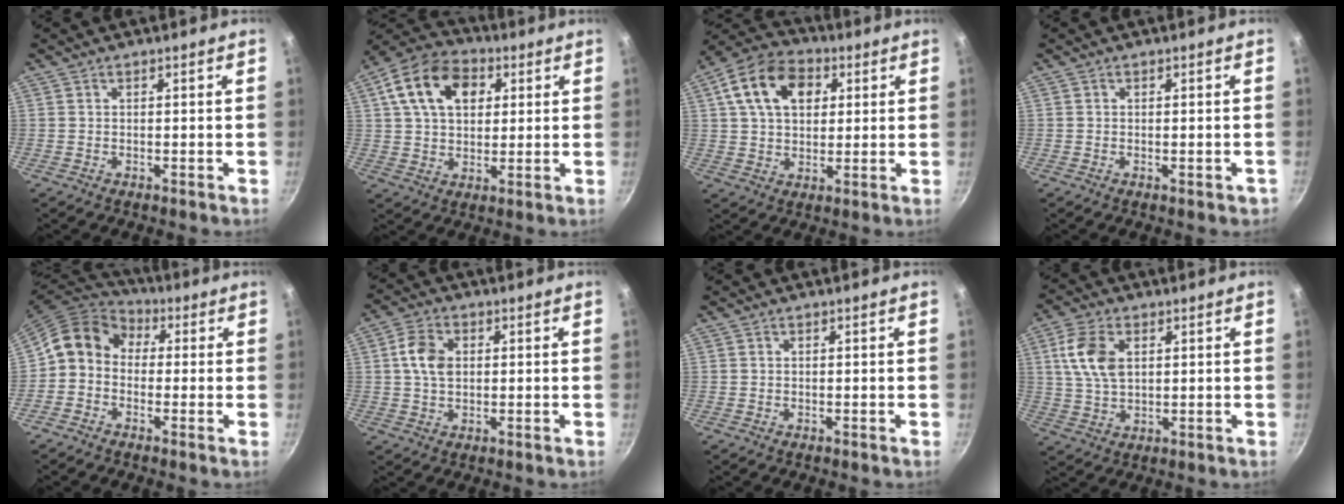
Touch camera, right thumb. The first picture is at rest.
{"total": 14.9, "force": [4.8, 10.3, 9.7], "torque": [-0.152, 0.011, 0.068]}
{"total": 14.3, "force": [4.6, 9.9, 9.3], "torque": [-0.145, 0.011, 0.063]}
{"total": 1.4, "force": [-0.5, 0.6, 1.1], "torque": [-0.010, 0.001, -0.008]}
{"total": 10.4, "force": [-0.2, 8.5, 5.9], "torque": [-0.092, 0.041, -0.030]}
{"total": 6.3, "force": [1.0, 4.3, 4.5], "torque": [-0.077, 0.008, 0.013]}
{"total": 0.0}
{"total": 8.8, "force": [2.4, 5.3, 6.6], "torque": [-0.126, -0.002, 0.046]}